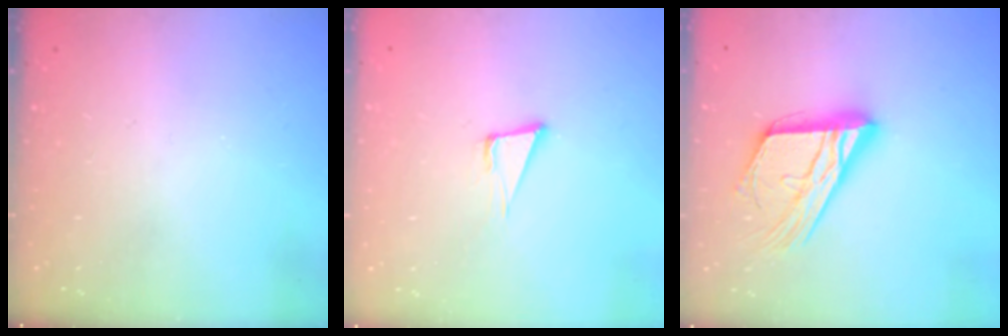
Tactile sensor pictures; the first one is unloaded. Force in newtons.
{"total": 5.7, "press": 4.6, "slide": 3.2}
{"total": 18.7, "press": 18.6, "slide": 1.8}